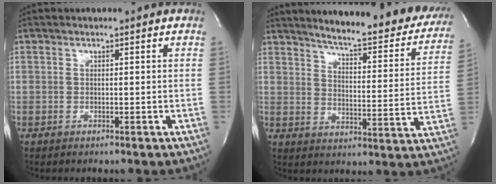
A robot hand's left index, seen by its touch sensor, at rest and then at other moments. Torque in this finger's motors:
{"motor_torque": [0.00, -0.11, 0.39, 0.08]}